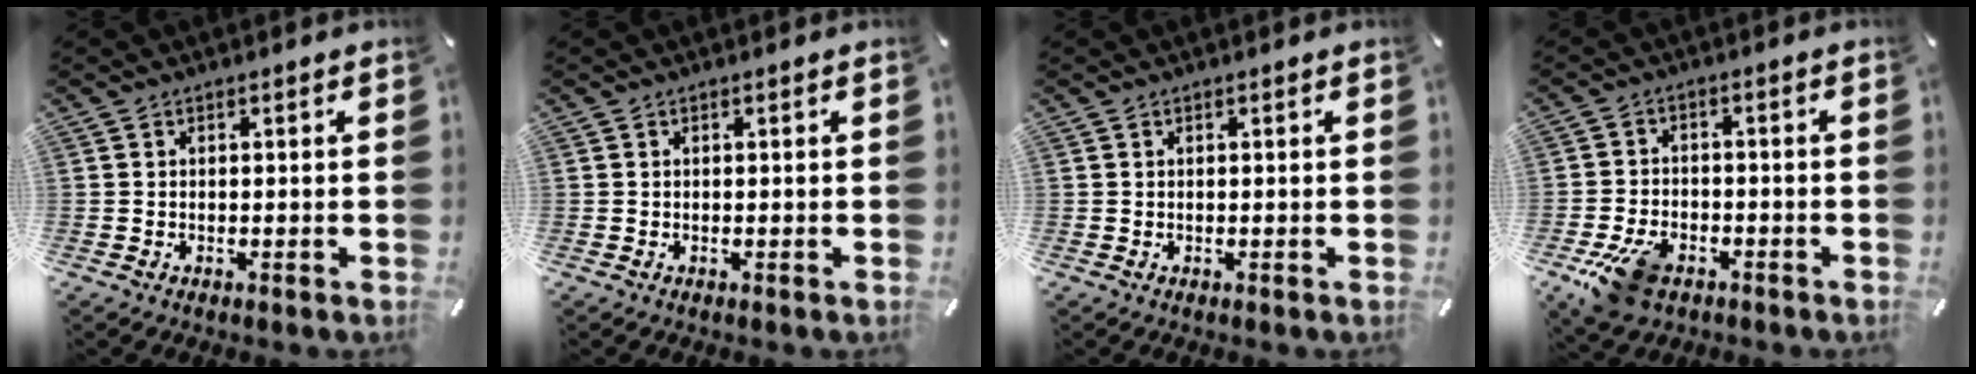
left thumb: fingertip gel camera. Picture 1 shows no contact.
{"total": 0.0}
{"total": 0.0}
{"total": 9.2, "force": [-4.9, 5.6, 5.4], "torque": [-0.114, 0.018, -0.088]}